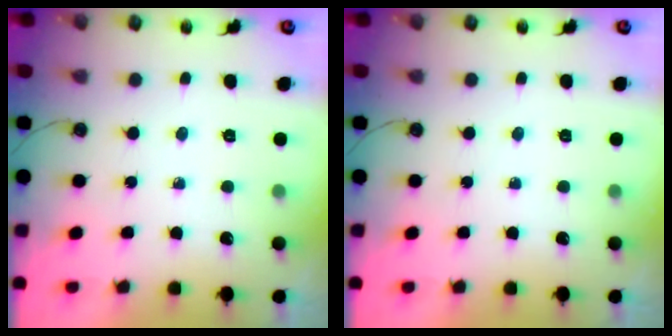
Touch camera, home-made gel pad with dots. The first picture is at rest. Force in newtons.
{"total": 0.0}